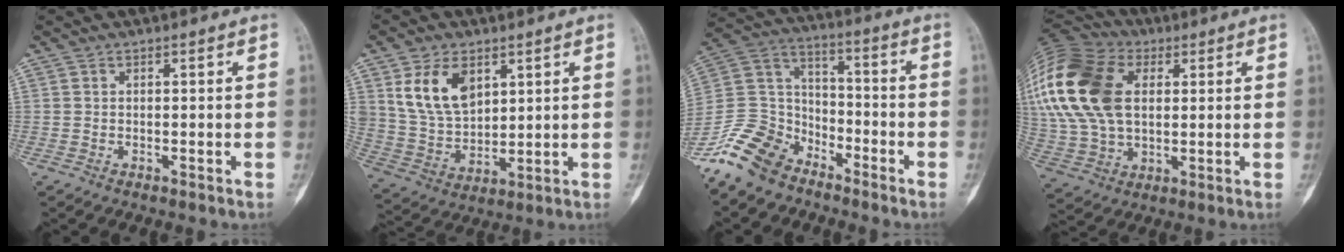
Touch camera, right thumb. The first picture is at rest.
{"total": 12.3, "force": [5.4, 7.7, 7.9], "torque": [-0.131, -0.023, 0.119]}
{"total": 14.4, "force": [-10.6, 8.0, 5.4], "torque": [-0.098, 0.069, -0.211]}
{"total": 28.0, "force": [7.0, 18.4, 19.9], "torque": [-0.466, 0.033, 0.137]}